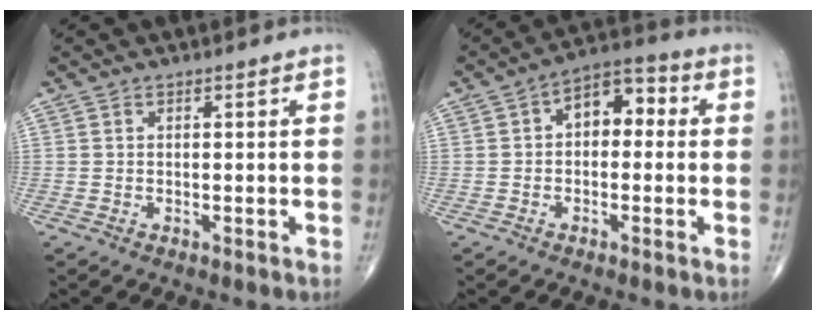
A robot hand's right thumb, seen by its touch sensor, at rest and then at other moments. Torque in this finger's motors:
{"motor_torque": [0.02, 0.16, 0.22, 0.01, 0.11]}